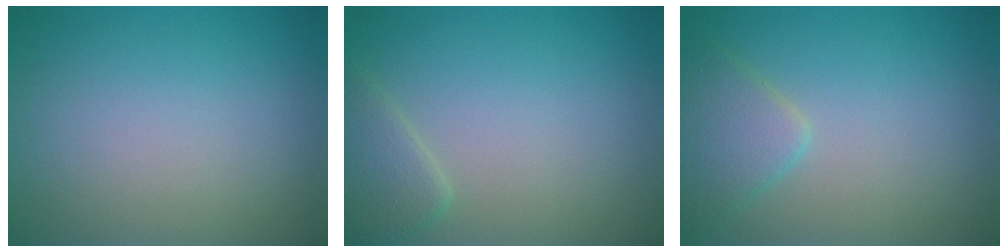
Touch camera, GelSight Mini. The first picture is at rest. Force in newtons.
{"total": 2.2, "press": 2.1, "slide": 0.2}
{"total": 2.7, "press": 2.7, "slide": 0.2}